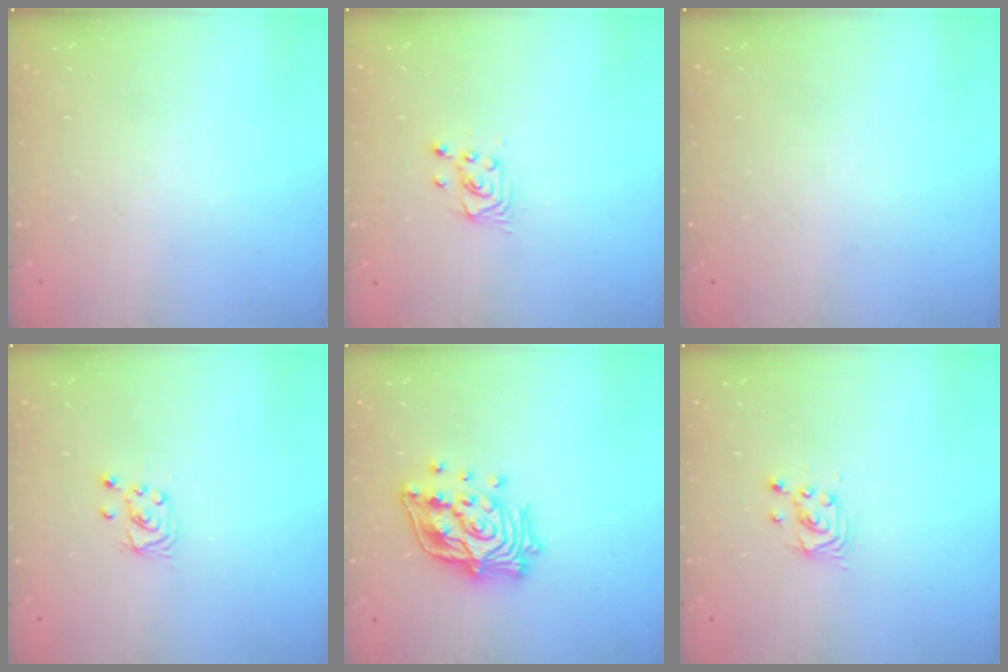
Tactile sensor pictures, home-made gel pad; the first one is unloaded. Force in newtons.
{"total": 2.2, "press": 2.2, "slide": 0.3}
{"total": 0.0}
{"total": 3.4, "press": 3.4, "slide": 0.3}
{"total": 17.1, "press": 16.9, "slide": 2.5}
{"total": 2.5, "press": 2.5, "slide": 0.2}